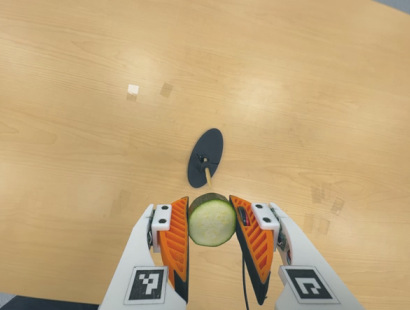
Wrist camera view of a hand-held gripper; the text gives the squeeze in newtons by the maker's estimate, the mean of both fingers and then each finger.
{"total": 11.4, "left": 10.5, "right": 12.3}